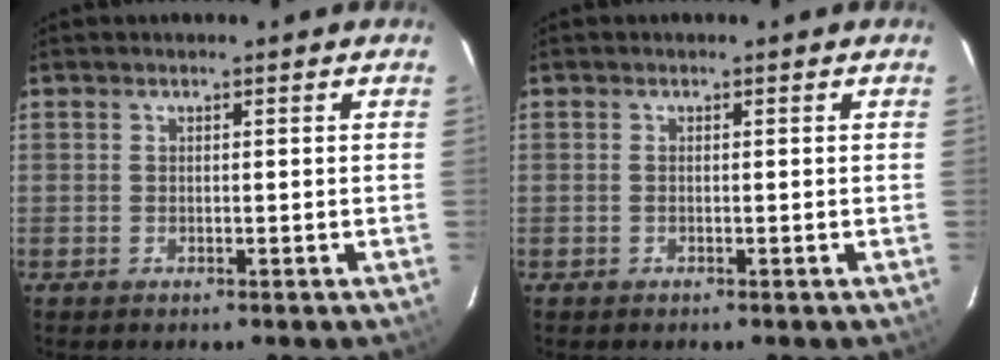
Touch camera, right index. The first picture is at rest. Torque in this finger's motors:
{"motor_torque": [-0.91, 0.68, 0.00, 0.01]}